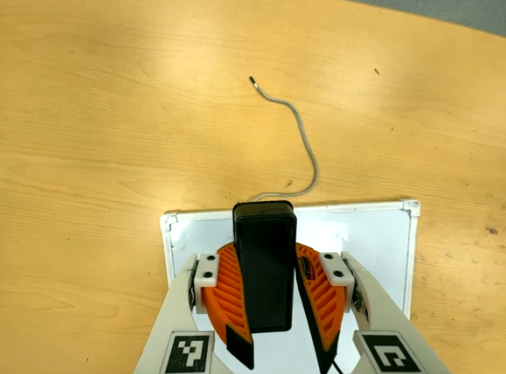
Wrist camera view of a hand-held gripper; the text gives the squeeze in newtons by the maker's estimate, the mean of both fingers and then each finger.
{"total": 10.1, "left": 9.6, "right": 10.6}